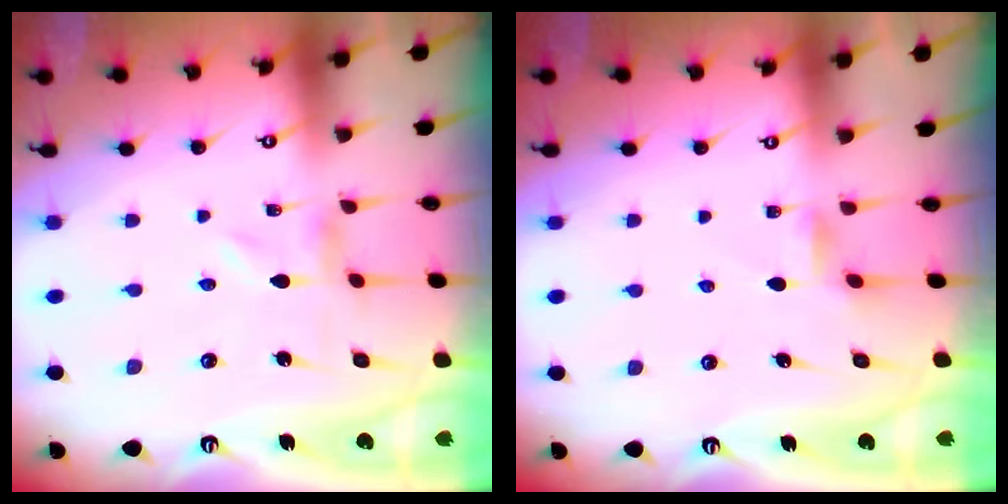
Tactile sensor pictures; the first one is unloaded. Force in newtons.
{"total": 2.7, "press": 2.7, "slide": 0.5}